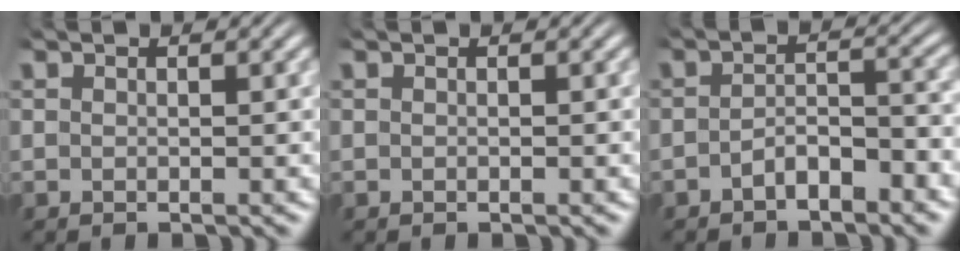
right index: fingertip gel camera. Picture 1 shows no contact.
{"total": 0.0}
{"total": 3.0, "force": [-2.5, 1.0, 1.3], "torque": [-0.015, -0.008, -0.043]}